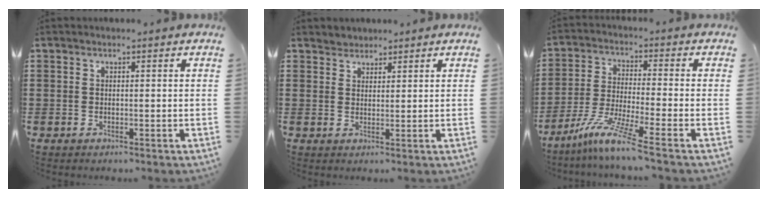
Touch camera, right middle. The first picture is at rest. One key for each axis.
{"total": 1.9, "fx": 1.7, "fy": 0.7, "fz": -0.5, "tx": 0.003, "ty": 0.007, "tz": 0.035}
{"total": 8.1, "fx": -6.1, "fy": -0.3, "fz": 5.3, "tx": -0.113, "ty": -0.019, "tz": -0.119}